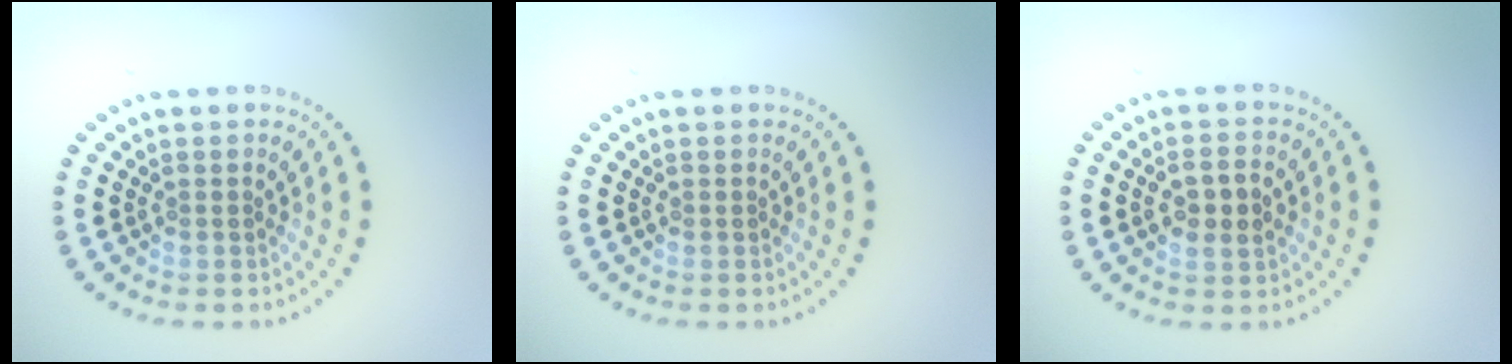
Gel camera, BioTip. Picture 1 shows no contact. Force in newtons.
{"total": 0.0}
{"total": 3.0, "press": 3.0, "slide": 0.2}